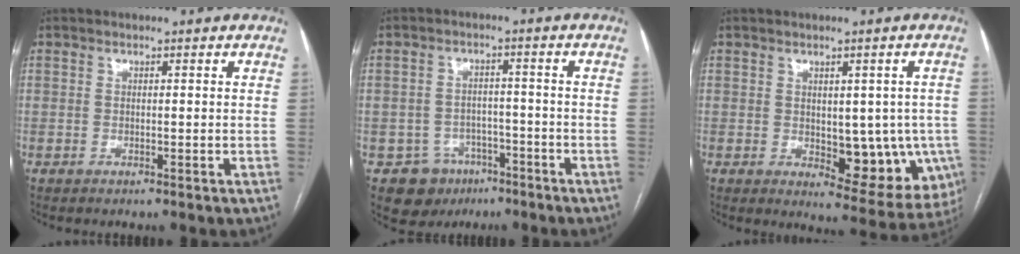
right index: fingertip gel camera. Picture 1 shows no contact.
{"total": 6.7, "force": [-3.8, 5.4, 0.7], "torque": [-0.005, 0.012, -0.050]}
{"total": 11.1, "force": [-1.6, 5.4, 9.6], "torque": [-0.097, 0.002, -0.004]}